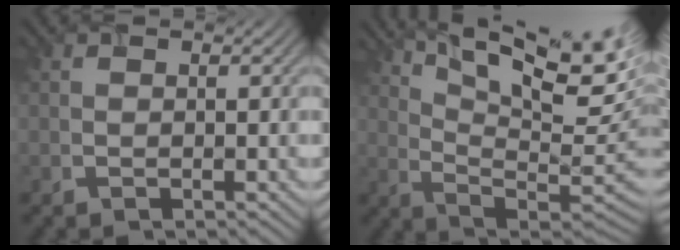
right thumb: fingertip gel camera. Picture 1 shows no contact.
{"total": 15.8, "force": [8.2, 4.7, 12.7], "torque": [-0.217, 0.008, 0.127]}